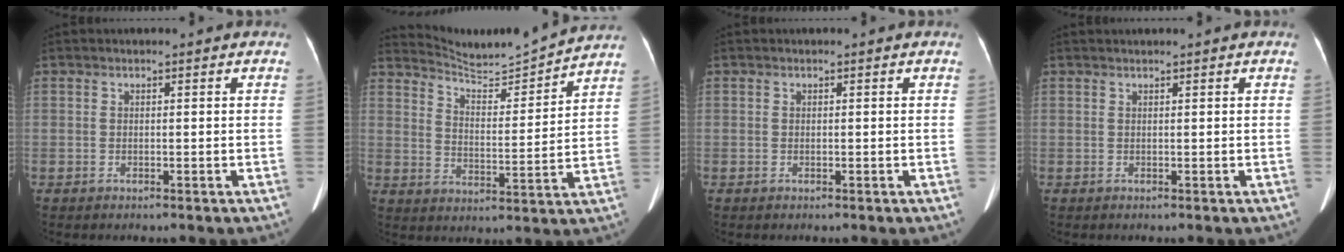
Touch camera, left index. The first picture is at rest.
{"total": 10.8, "force": [10.7, -1.2, 1.1], "torque": [-0.031, -0.017, 0.168]}
{"total": 0.0}
{"total": 0.9, "force": [0.8, -0.2, 0.4], "torque": [-0.009, 0.013, 0.020]}